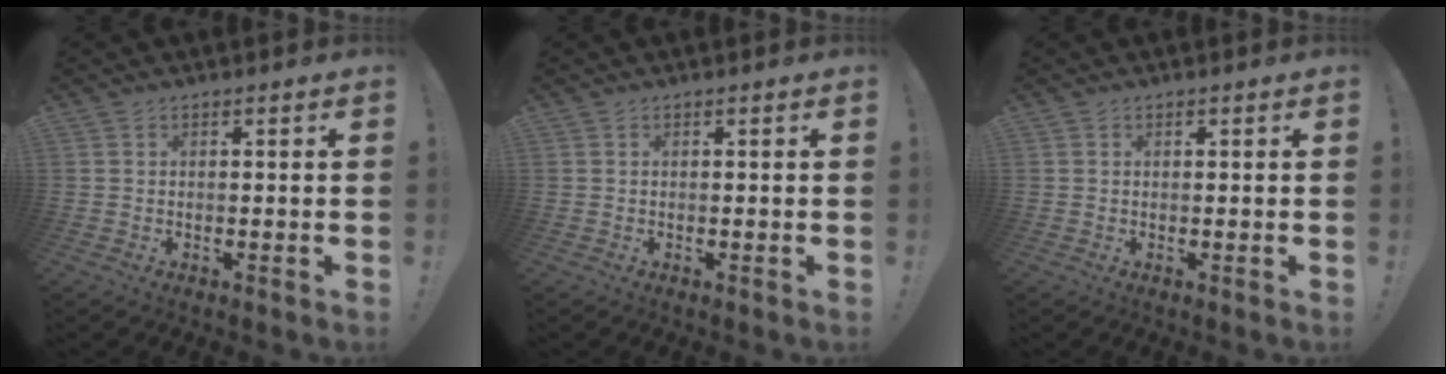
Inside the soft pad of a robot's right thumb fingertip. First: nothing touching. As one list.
[{"total": 0.0}, {"total": 0.0}]